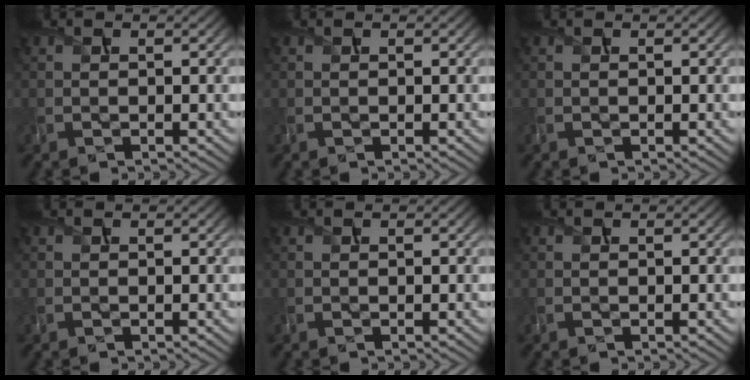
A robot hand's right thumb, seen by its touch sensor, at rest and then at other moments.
{"total": 0.0}
{"total": 0.0}
{"total": 0.0}
{"total": 0.0}
{"total": 0.0}